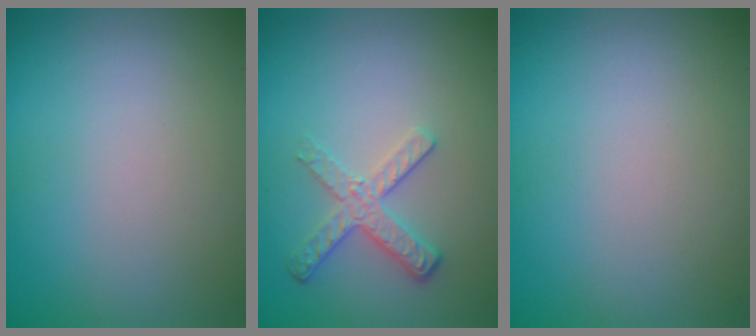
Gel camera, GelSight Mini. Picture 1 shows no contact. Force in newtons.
{"total": 2.6, "press": 2.2, "slide": 1.4}
{"total": 0.0}